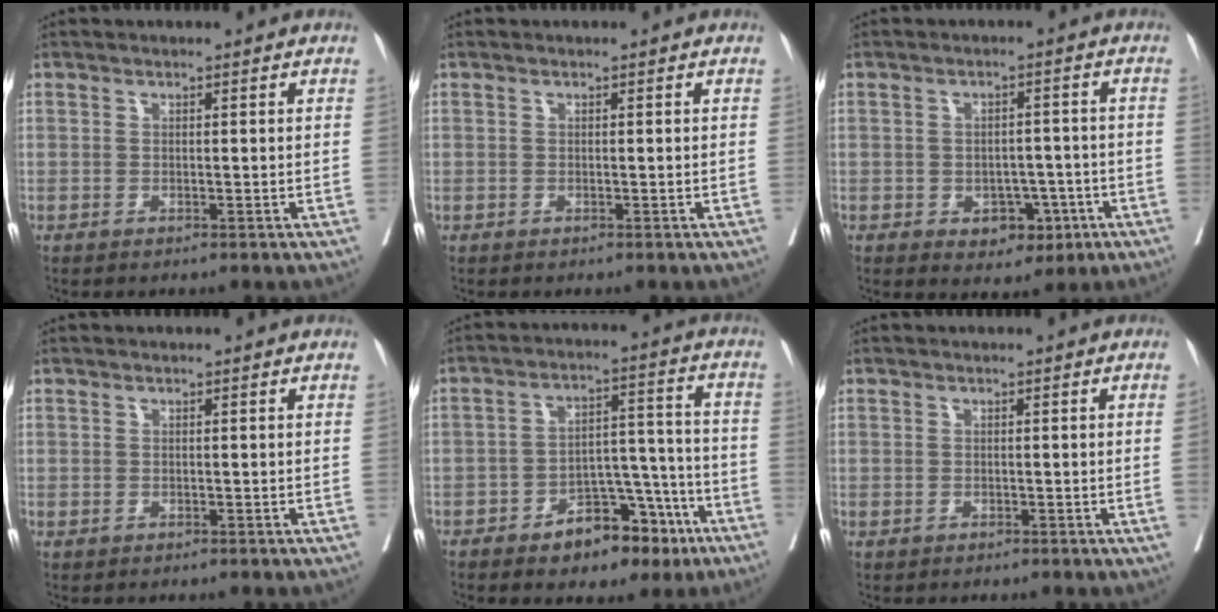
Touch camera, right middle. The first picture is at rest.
{"total": 0.0}
{"total": 5.4, "force": [-2.2, 3.8, 3.1], "torque": [-0.032, 0.012, -0.021]}
{"total": 0.0}
{"total": 11.4, "force": [-6.9, 5.6, 7.1], "torque": [-0.089, 0.029, -0.101]}
{"total": 0.6, "force": [-0.1, -0.2, 0.6], "torque": [-0.009, 0.002, -0.002]}